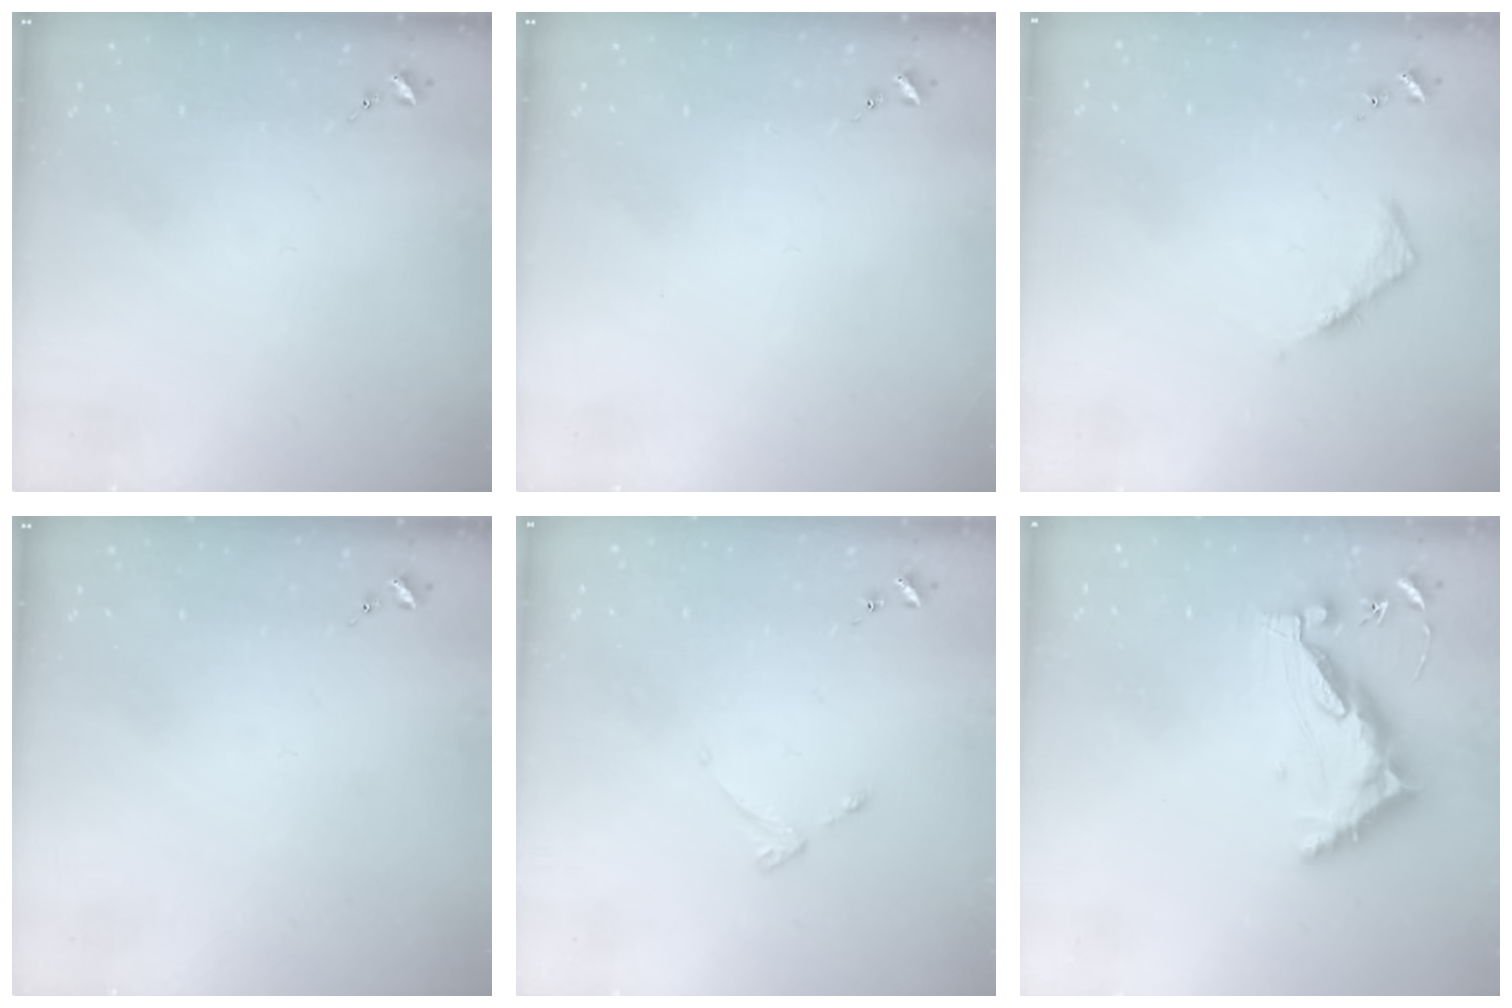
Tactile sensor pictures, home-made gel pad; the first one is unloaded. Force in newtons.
{"total": 0.0}
{"total": 4.1, "press": 4.0, "slide": 0.5}
{"total": 0.0}
{"total": 2.6, "press": 2.6, "slide": 0.5}
{"total": 10.2, "press": 10.2, "slide": 0.8}